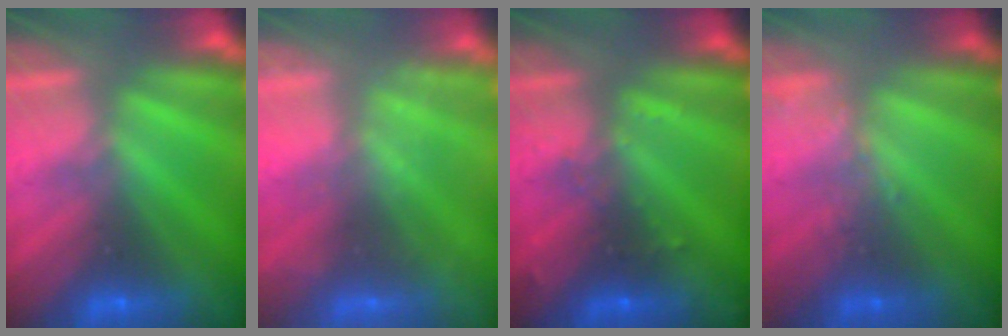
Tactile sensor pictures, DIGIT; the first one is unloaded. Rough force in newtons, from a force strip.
{"total": 2.3}
{"total": 2.9}
{"total": 1.9}